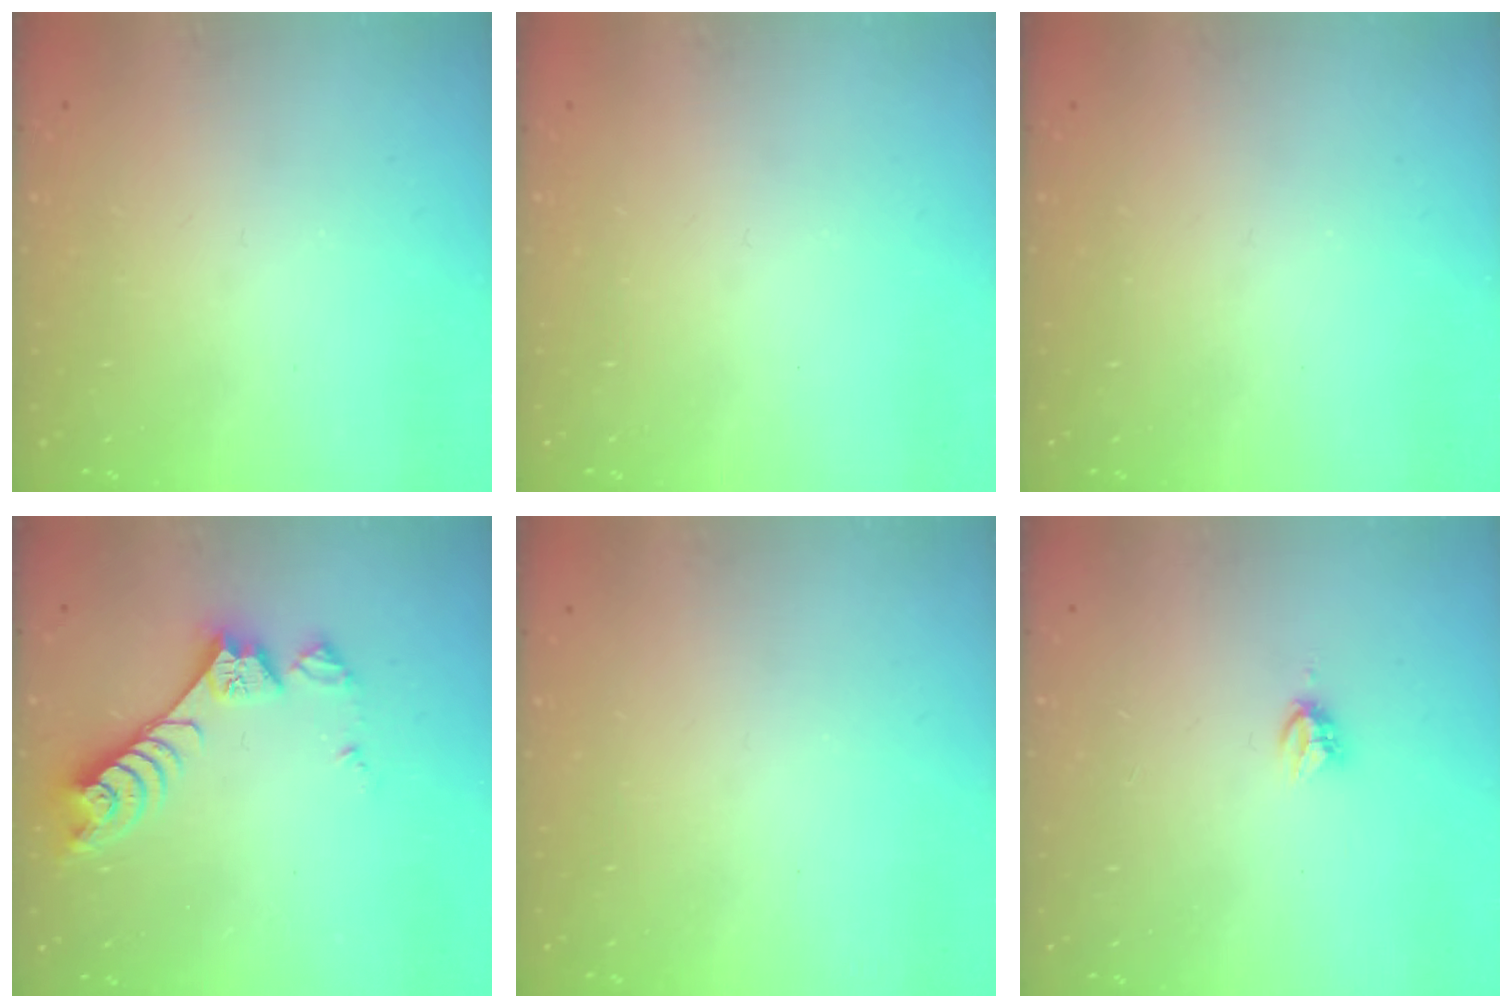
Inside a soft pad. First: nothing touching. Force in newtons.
{"total": 0.0}
{"total": 0.0}
{"total": 8.6, "press": 8.6, "slide": 0.1}
{"total": 0.0}
{"total": 3.8, "press": 3.8, "slide": 0.1}